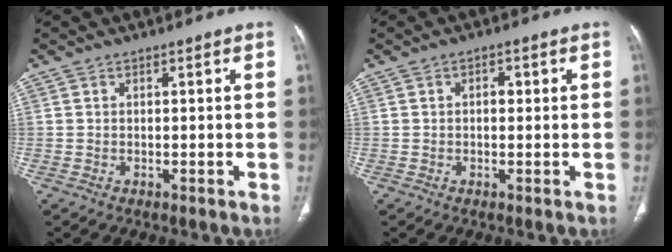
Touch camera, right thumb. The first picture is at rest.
{"total": 1.8, "force": [0.2, 1.1, 1.4], "torque": [-0.017, 0.005, -0.001]}